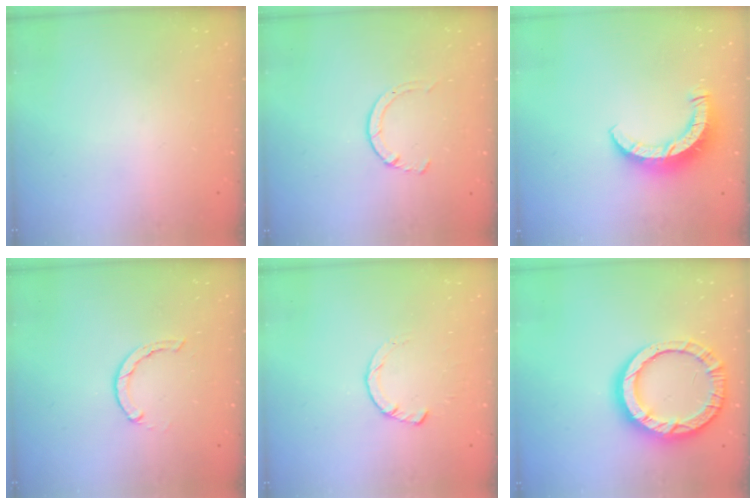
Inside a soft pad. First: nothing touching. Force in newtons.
{"total": 2.8, "press": 2.8, "slide": 0.4}
{"total": 9.0, "press": 8.9, "slide": 1.0}
{"total": 2.1, "press": 2.1, "slide": 0.3}
{"total": 3.0, "press": 3.0, "slide": 0.4}
{"total": 16.4, "press": 16.3, "slide": 1.9}